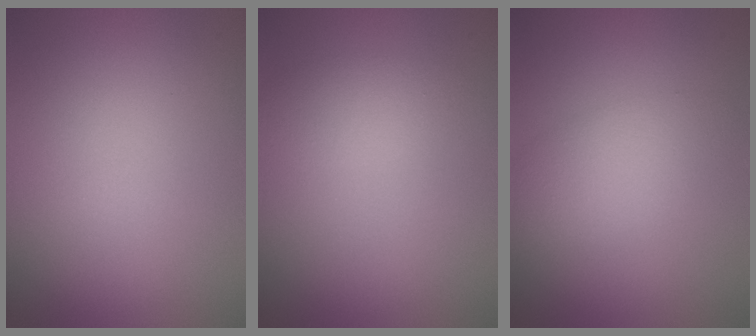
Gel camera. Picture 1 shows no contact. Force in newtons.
{"total": 1.9, "press": 1.9, "slide": 0.1}
{"total": 2.6, "press": 2.6, "slide": 0.3}